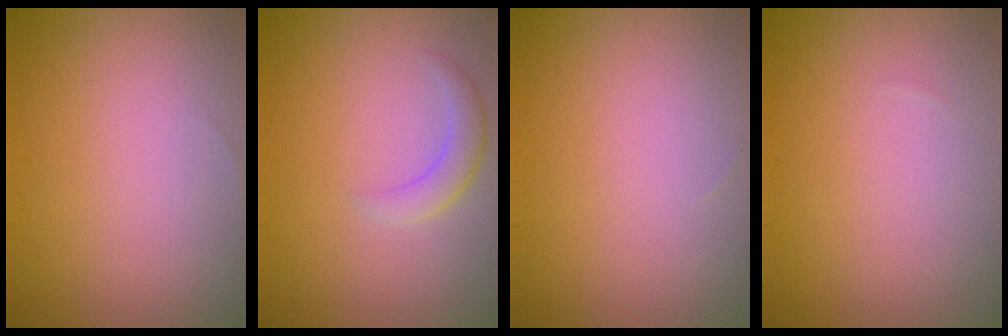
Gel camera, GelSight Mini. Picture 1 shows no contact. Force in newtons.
{"total": 1.9, "press": 1.9, "slide": 0.1}
{"total": 0.0}
{"total": 0.0}